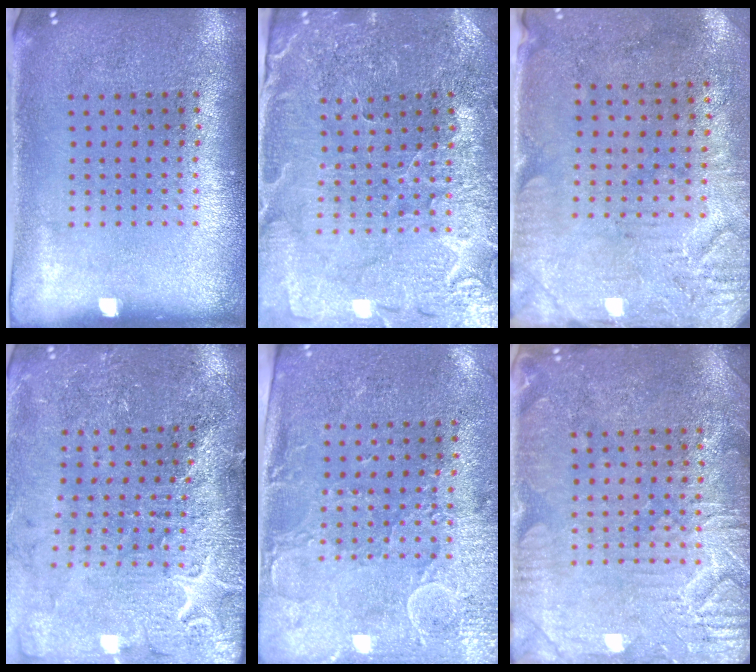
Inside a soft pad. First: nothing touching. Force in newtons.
{"total": 1.8, "press": 1.8, "slide": 0.2}
{"total": 3.2, "press": 2.6, "slide": 1.8}
{"total": 3.2, "press": 3.2, "slide": 0.4}
{"total": 2.9, "press": 2.5, "slide": 1.5}
{"total": 4.5, "press": 4.5, "slide": 0.6}